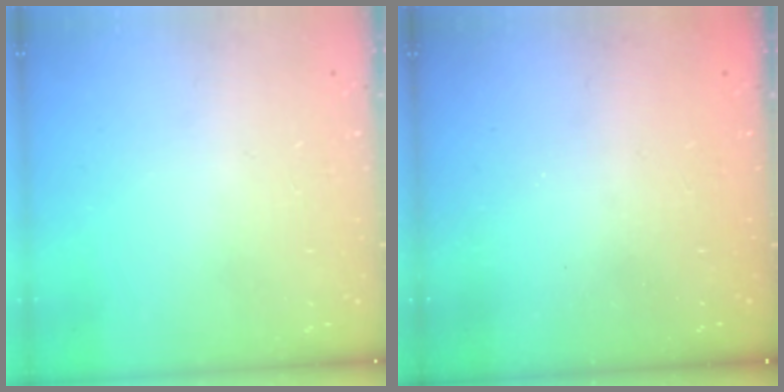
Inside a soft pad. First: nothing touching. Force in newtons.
{"total": 2.4, "press": 2.3, "slide": 0.8}